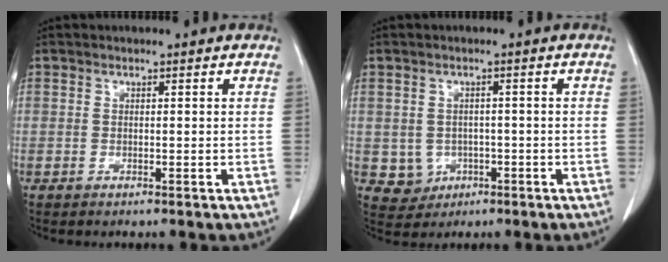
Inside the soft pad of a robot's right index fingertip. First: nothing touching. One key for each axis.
{"total": 4.1, "fx": -0.9, "fy": 4.0, "fz": 0.8, "tx": -0.006, "ty": 0.006, "tz": -0.005}